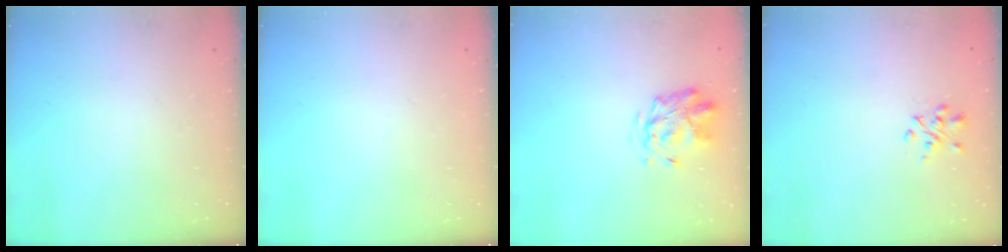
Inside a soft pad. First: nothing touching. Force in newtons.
{"total": 0.0}
{"total": 2.8, "press": 2.4, "slide": 1.4}
{"total": 2.0, "press": 1.9, "slide": 0.5}